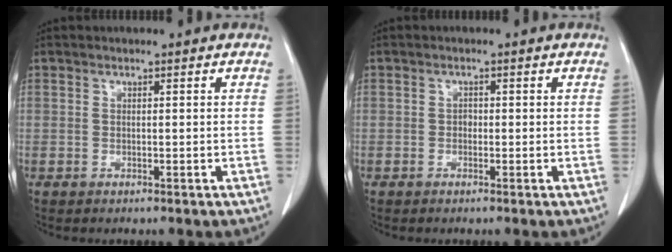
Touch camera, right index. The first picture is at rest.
{"total": 0.8, "force": [-0.1, 0.7, 0.5], "torque": [-0.005, 0.003, -0.005]}